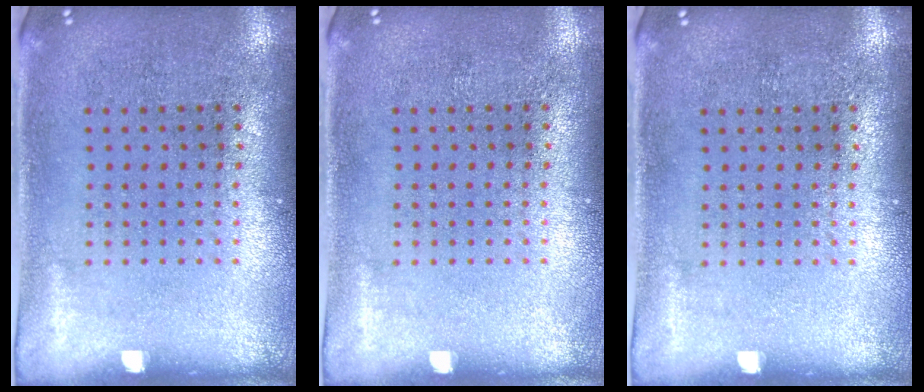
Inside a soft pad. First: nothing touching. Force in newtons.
{"total": 0.0}
{"total": 0.0}